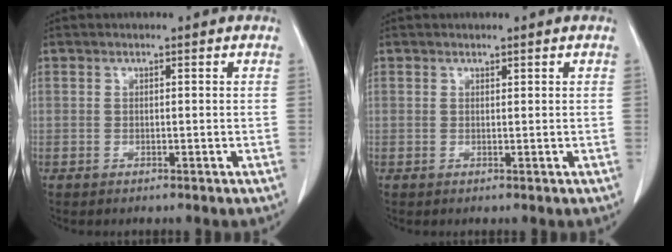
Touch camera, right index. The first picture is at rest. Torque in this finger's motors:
{"motor_torque": [-0.20, 0.03, -0.03, -0.01]}